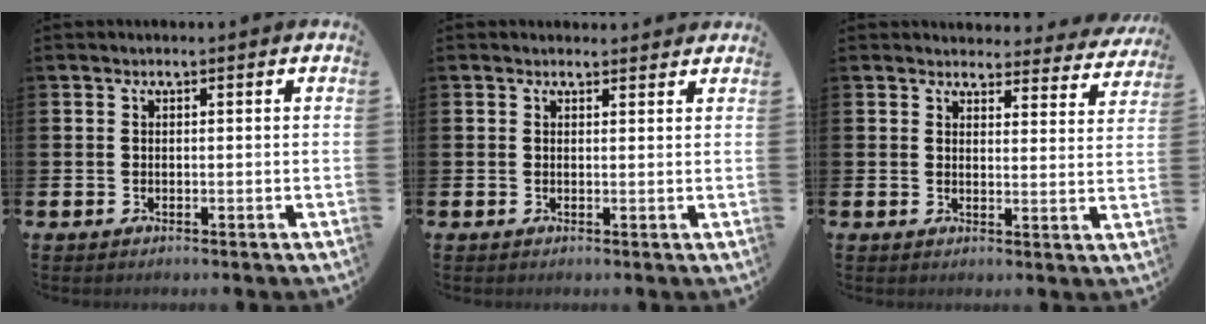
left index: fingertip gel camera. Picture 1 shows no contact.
{"total": 1.1, "force": [1.1, 0.4, 0.1], "torque": [0.012, -0.002, 0.017]}
{"total": 3.5, "force": [3.3, 1.0, 0.1], "torque": [0.002, -0.026, 0.055]}